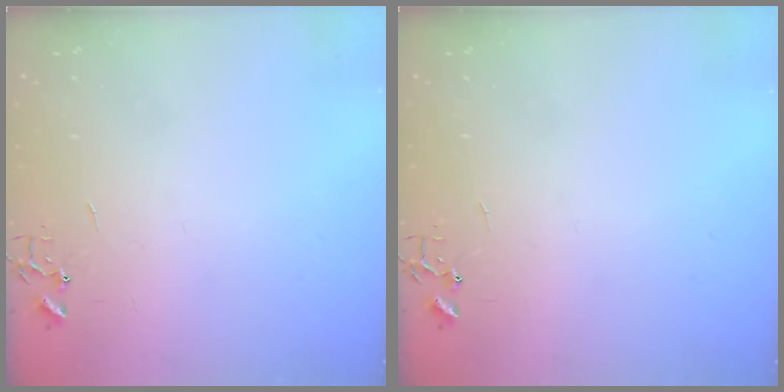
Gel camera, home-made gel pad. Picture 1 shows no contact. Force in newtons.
{"total": 0.0}